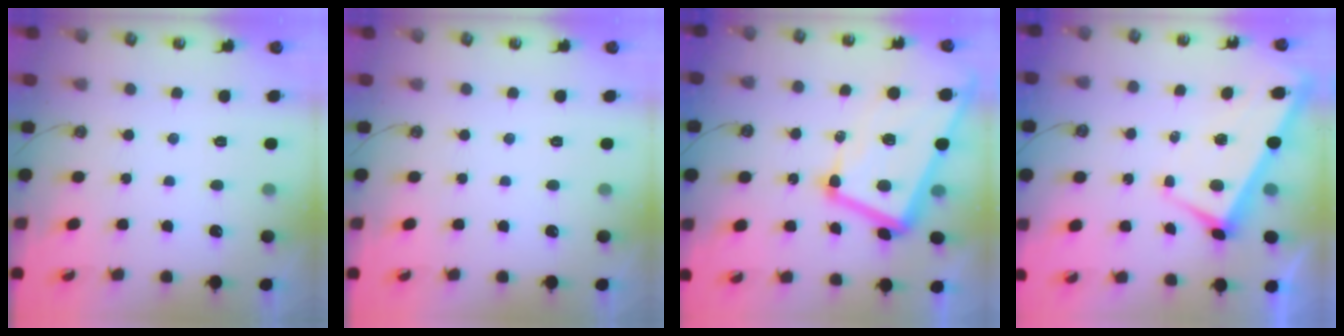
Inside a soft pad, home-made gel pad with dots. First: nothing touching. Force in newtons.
{"total": 0.0}
{"total": 13.7, "press": 13.6, "slide": 2.1}
{"total": 3.0, "press": 2.9, "slide": 0.9}